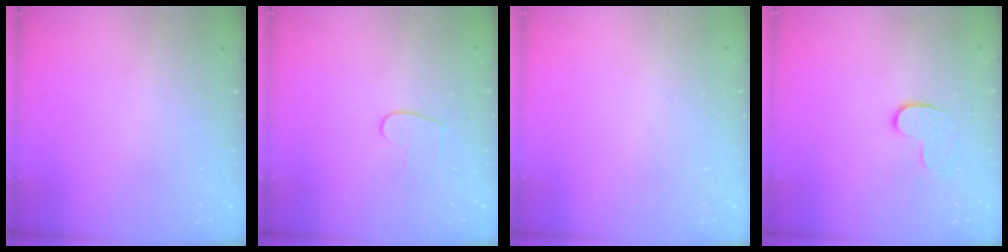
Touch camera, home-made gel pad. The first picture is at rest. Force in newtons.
{"total": 5.4, "press": 5.4, "slide": 0.3}
{"total": 0.0}
{"total": 6.3, "press": 6.3, "slide": 0.4}